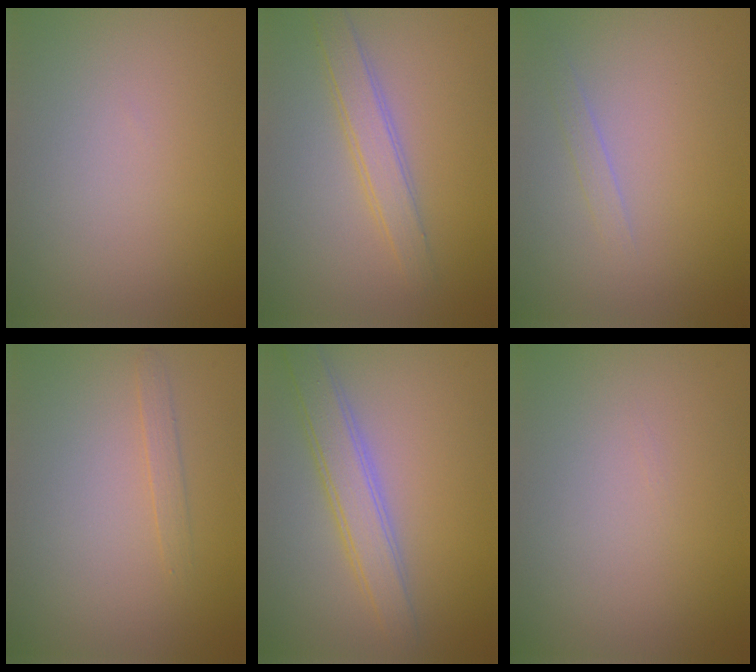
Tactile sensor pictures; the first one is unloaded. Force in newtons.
{"total": 2.7, "press": 2.7, "slide": 0.1}
{"total": 0.8, "press": 0.8, "slide": 0.1}
{"total": 1.0, "press": 1.0, "slide": 0.0}
{"total": 3.8, "press": 3.8, "slide": 0.1}
{"total": 0.0}